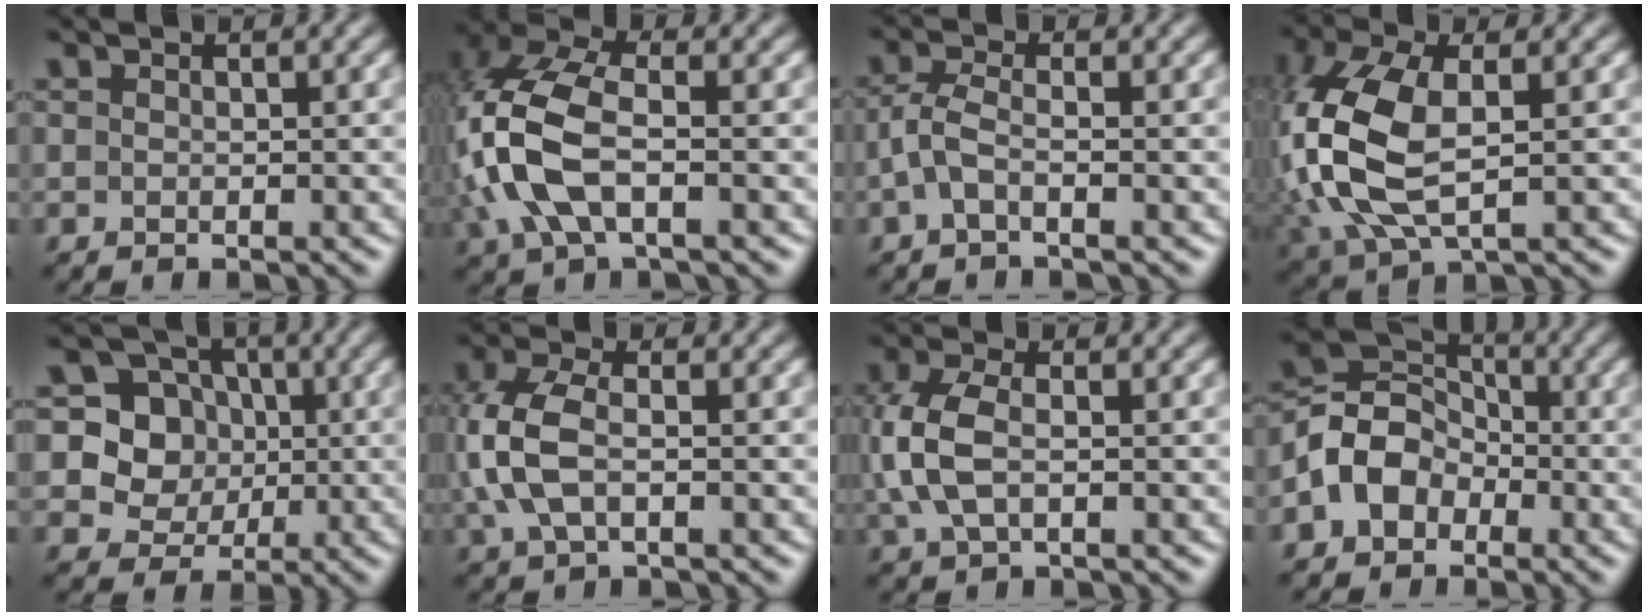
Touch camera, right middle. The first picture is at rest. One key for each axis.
{"total": 8.3, "fx": -1.6, "fy": 4.3, "fz": 6.9, "tx": -0.172, "ty": 0.014, "tz": -0.044}
{"total": 2.3, "fx": -0.8, "fy": 0.8, "fz": 2.0, "tx": -0.051, "ty": 0.001, "tz": -0.021}
{"total": 10.1, "fx": 0.1, "fy": 5.4, "fz": 8.6, "tx": -0.222, "ty": 0.002, "tz": 0.002}
{"total": 6.3, "fx": 1.2, "fy": 5.9, "fz": 1.9, "tx": -0.028, "ty": 0.015, "tz": 0.022}
{"total": 5.2, "fx": 0.2, "fy": 3.0, "fz": 4.2, "tx": -0.109, "ty": 0.009, "tz": -0.001}
{"total": 4.6, "fx": 0.4, "fy": 2.6, "fz": 3.7, "tx": -0.096, "ty": 0.006, "tz": 0.005}
{"total": 5.1, "fx": -1.9, "fy": 3.9, "fz": 2.6, "tx": -0.042, "ty": 0.010, "tz": -0.046}